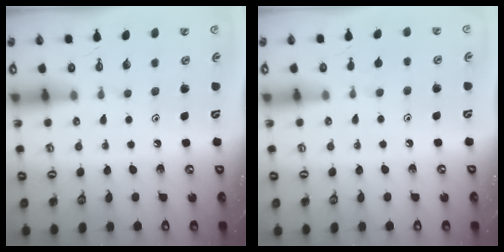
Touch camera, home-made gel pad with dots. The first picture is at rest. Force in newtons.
{"total": 2.5, "press": 2.5, "slide": 0.4}